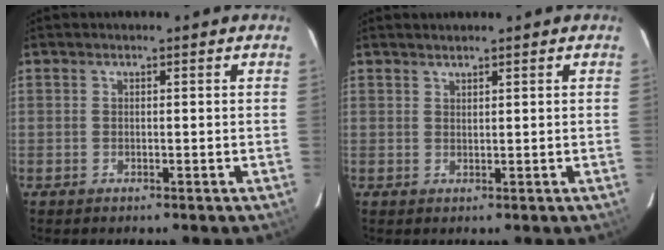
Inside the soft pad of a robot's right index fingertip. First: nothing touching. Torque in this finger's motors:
{"motor_torque": [-0.05, 0.00, 0.04, 0.00]}